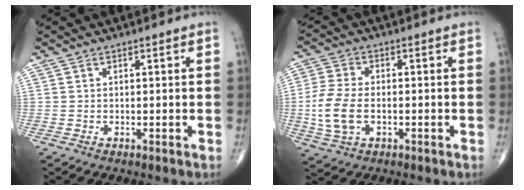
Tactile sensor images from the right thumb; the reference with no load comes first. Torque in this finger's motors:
{"motor_torque": [-0.15, 0.52, 0.89, 0.00, 0.28]}